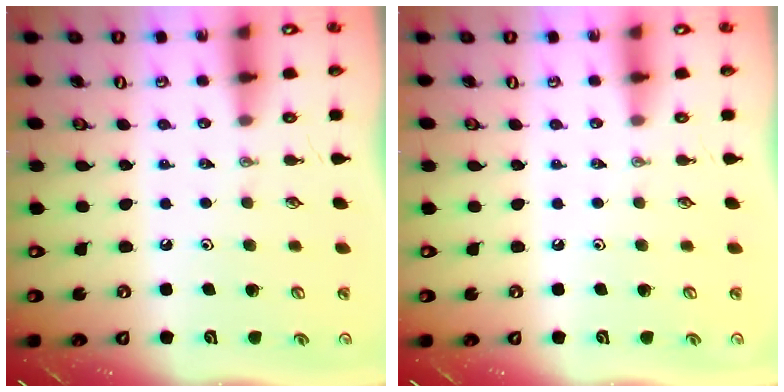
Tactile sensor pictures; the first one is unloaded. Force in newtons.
{"total": 0.0}